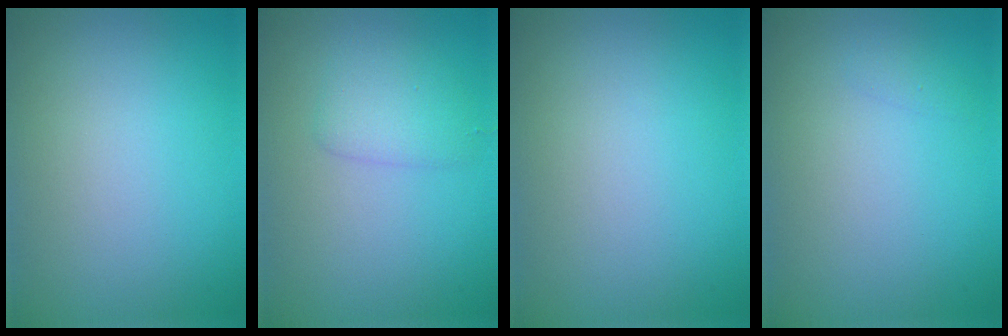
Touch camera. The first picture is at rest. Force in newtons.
{"total": 2.0, "press": 2.0, "slide": 0.1}
{"total": 0.0}
{"total": 0.5, "press": 0.5, "slide": 0.0}